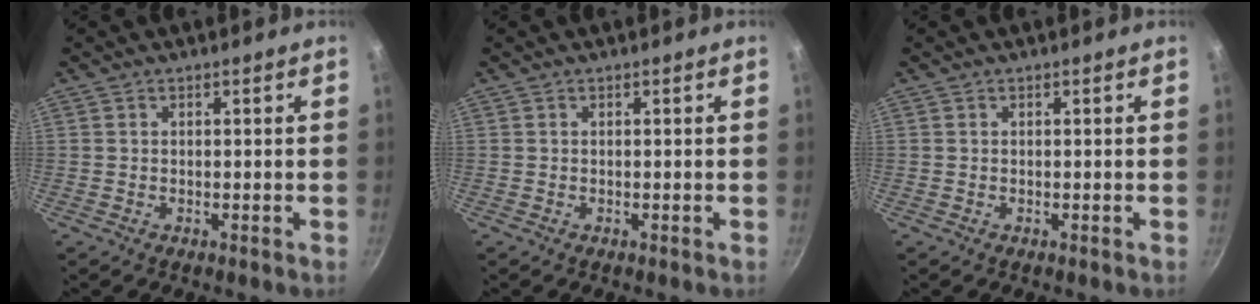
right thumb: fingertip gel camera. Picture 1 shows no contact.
{"total": 0.0}
{"total": 0.0}